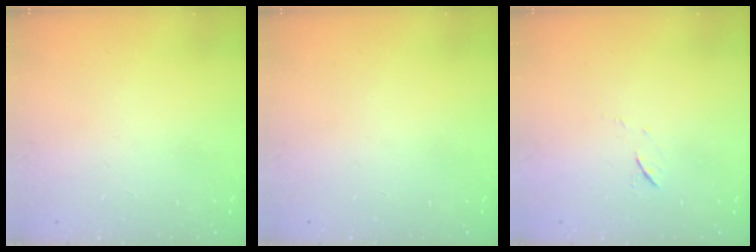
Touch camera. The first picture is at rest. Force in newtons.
{"total": 0.0}
{"total": 5.2, "press": 5.1, "slide": 0.7}